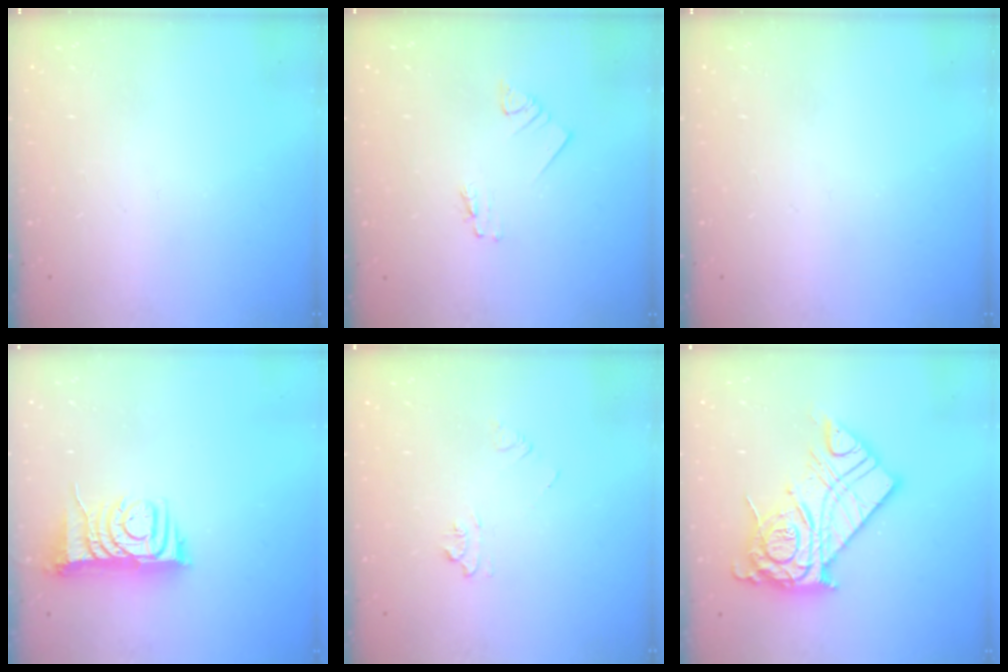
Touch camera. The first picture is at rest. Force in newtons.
{"total": 1.2, "press": 1.2, "slide": 0.1}
{"total": 0.0}
{"total": 7.9, "press": 7.9, "slide": 1.0}
{"total": 5.0, "press": 4.9, "slide": 0.6}
{"total": 20.5, "press": 20.4, "slide": 2.0}